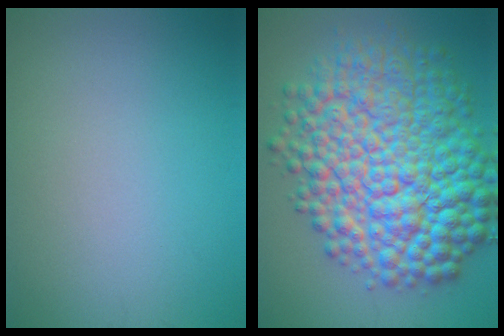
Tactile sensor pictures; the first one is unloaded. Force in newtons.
{"total": 13.5, "press": 13.5, "slide": 0.1}